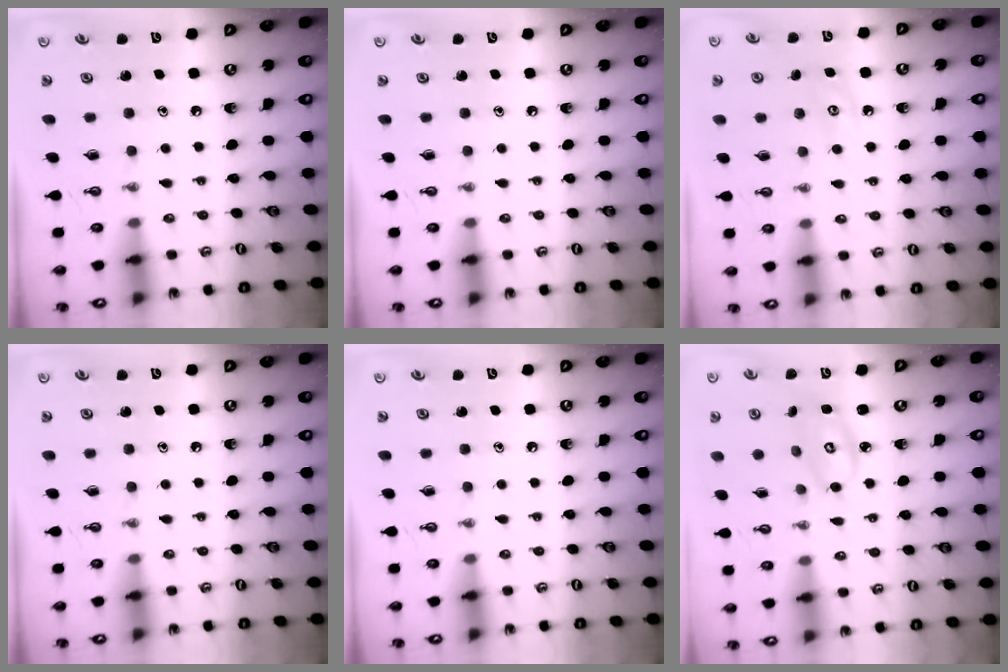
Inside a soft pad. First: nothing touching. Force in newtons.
{"total": 0.0}
{"total": 5.4, "press": 5.4, "slide": 0.8}
{"total": 0.0}
{"total": 0.0}
{"total": 5.9, "press": 5.9, "slide": 0.5}